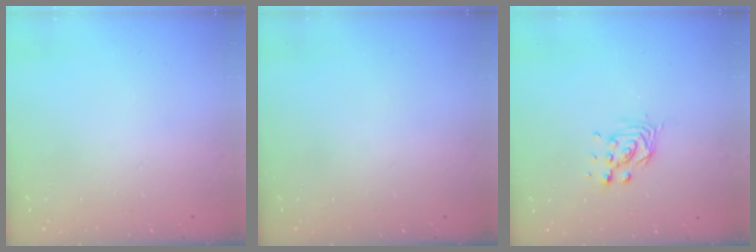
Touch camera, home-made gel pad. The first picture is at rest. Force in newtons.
{"total": 0.0}
{"total": 6.8, "press": 6.8, "slide": 0.5}